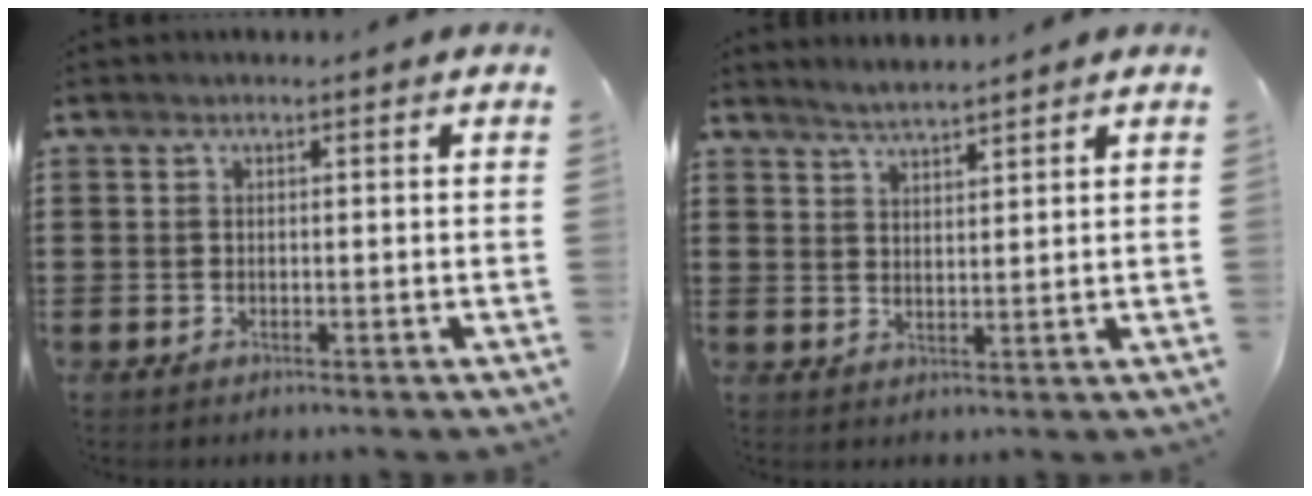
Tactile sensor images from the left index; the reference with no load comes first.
{"total": 2.5, "force": [2.5, -0.2, 0.3], "torque": [-0.012, -0.004, 0.048]}